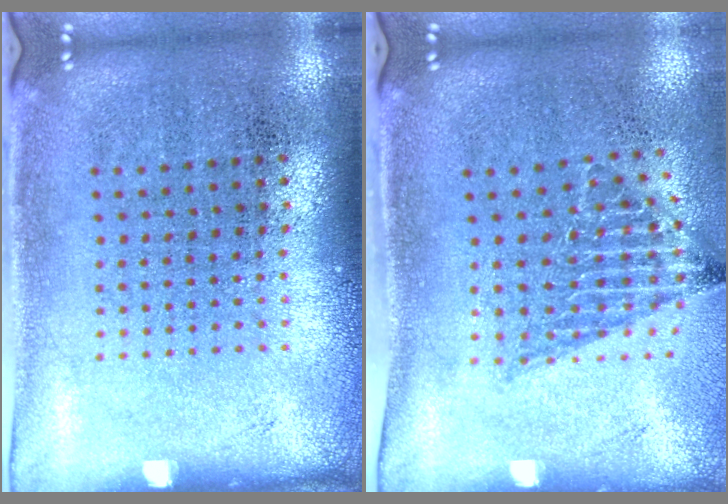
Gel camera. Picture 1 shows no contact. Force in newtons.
{"total": 1.4, "press": 1.1, "slide": 0.8}